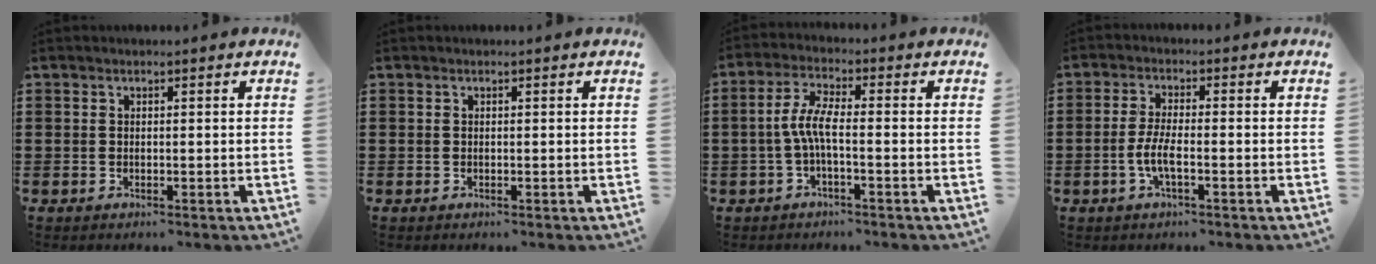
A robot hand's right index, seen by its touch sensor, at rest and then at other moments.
{"total": 0.0}
{"total": 5.1, "force": [-1.2, 1.1, 4.8], "torque": [-0.109, -0.004, -0.029]}
{"total": 4.2, "force": [-1.5, 0.9, 3.9], "torque": [-0.094, -0.007, -0.036]}